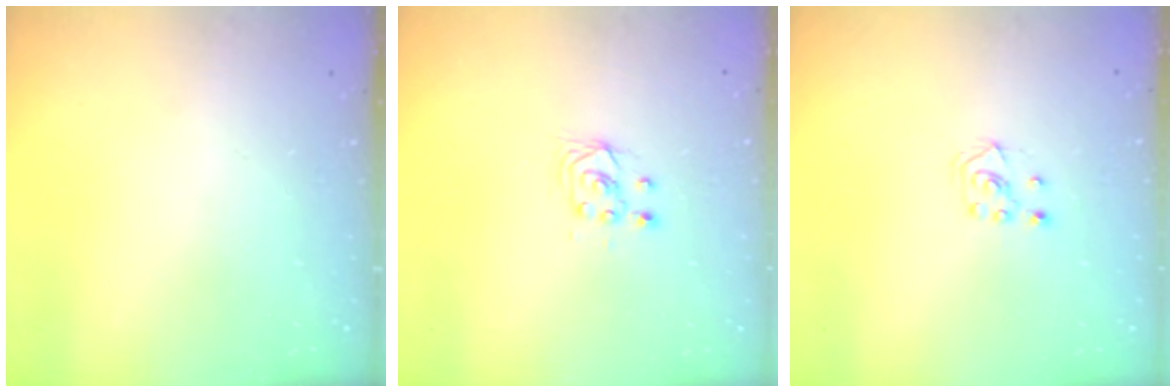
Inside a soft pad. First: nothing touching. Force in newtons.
{"total": 2.9, "press": 2.7, "slide": 1.0}
{"total": 3.8, "press": 3.8, "slide": 0.3}